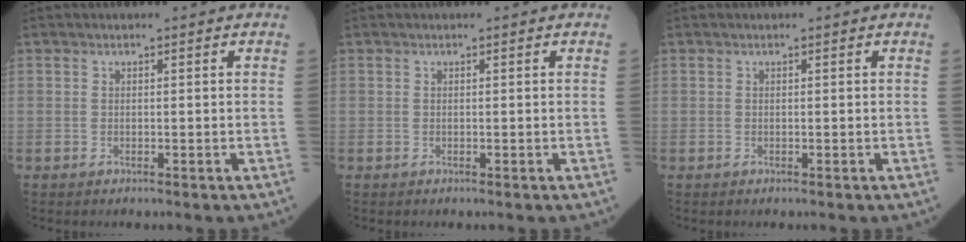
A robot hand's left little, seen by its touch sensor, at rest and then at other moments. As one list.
[{"total": 0.0}, {"total": 0.0}]